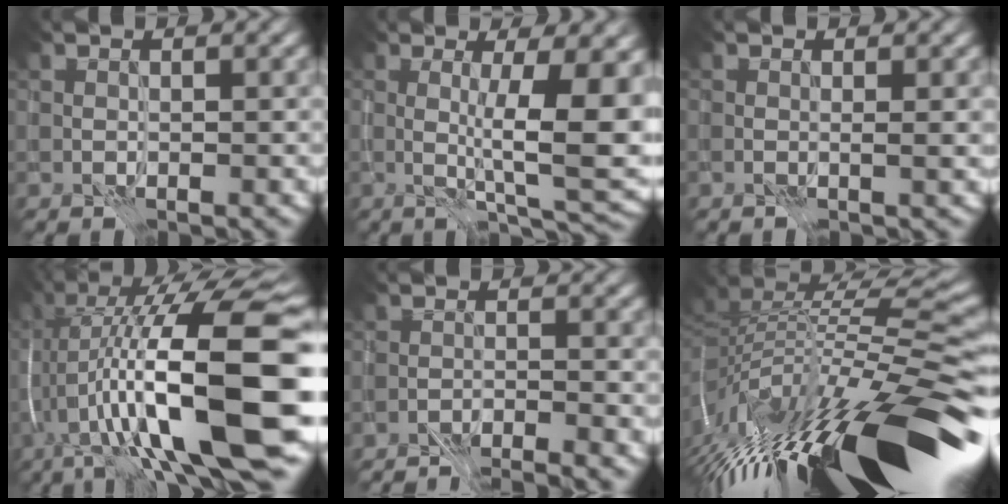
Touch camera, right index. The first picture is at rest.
{"total": 8.6, "force": [0.6, 2.0, 8.4], "torque": [-0.121, -0.004, 0.015]}
{"total": 0.8, "force": [0.1, 0.1, 0.8], "torque": [-0.013, -0.002, 0.002]}
{"total": 17.3, "force": [-1.5, 5.2, 16.4], "torque": [-0.294, 0.036, -0.022]}
{"total": 4.8, "force": [-4.7, 0.3, 1.0], "torque": [-0.017, 0.001, -0.068]}
{"total": 16.2, "force": [-7.0, 4.1, 14.0], "torque": [-0.239, 0.008, -0.107]}